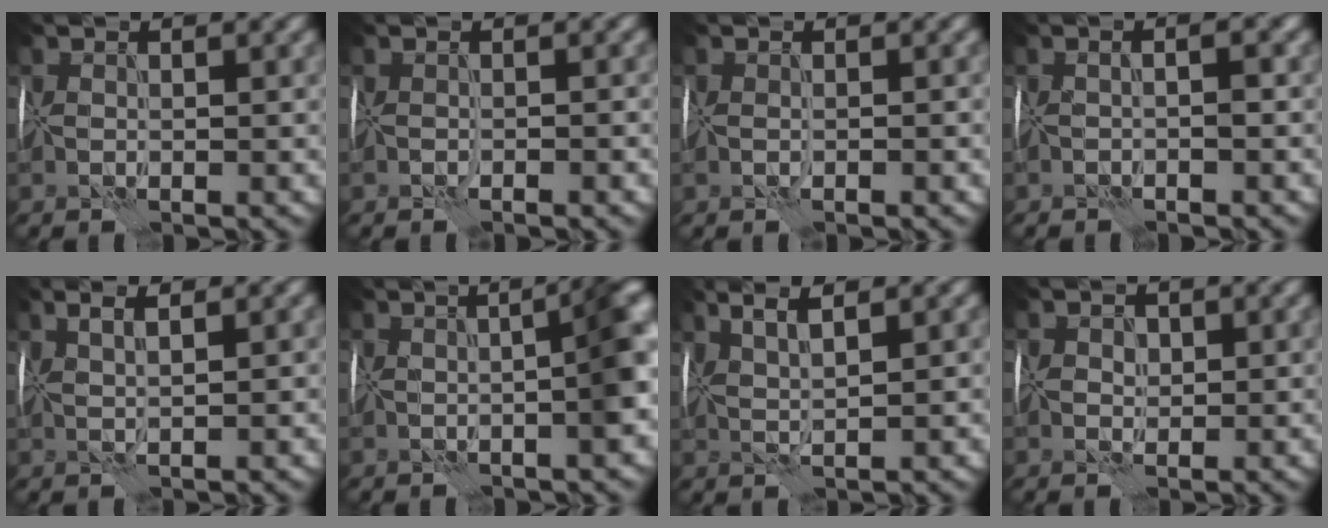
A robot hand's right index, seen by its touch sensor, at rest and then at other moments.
{"total": 1.2, "force": [-1.0, 0.0, 0.6], "torque": [-0.008, -0.008, -0.015]}
{"total": 0.7, "force": [-0.4, 0.2, 0.5], "torque": [-0.006, -0.009, -0.004]}
{"total": 1.2, "force": [-0.7, -0.2, 0.9], "torque": [-0.010, 0.005, -0.017]}
{"total": 2.4, "force": [1.3, 0.4, 2.0], "torque": [-0.023, 0.005, 0.008]}
{"total": 7.1, "force": [0.0, 2.0, 6.8], "torque": [-0.061, 0.013, -0.007]}
{"total": 3.1, "force": [1.7, 0.4, 2.6], "torque": [-0.045, 0.007, 0.022]}
{"total": 1.0, "force": [0.0, 0.8, 0.5], "torque": [-0.009, -0.003, -0.004]}